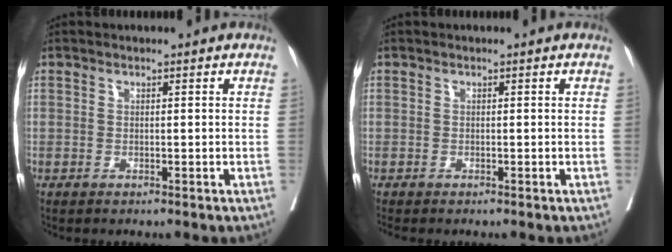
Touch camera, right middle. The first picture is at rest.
{"total": 0.9, "force": [-0.8, -0.1, 0.3], "torque": [-0.003, 0.001, -0.012]}